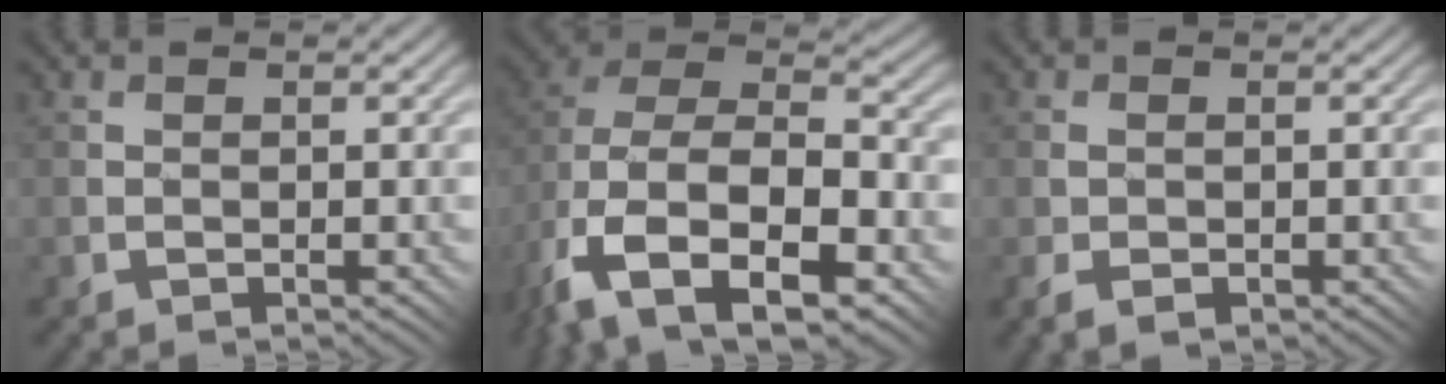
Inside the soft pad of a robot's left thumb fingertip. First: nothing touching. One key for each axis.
{"total": 15.3, "fx": -7.0, "fy": 8.8, "fz": 10.3, "tx": -0.216, "ty": -0.026, "tz": -0.112}
{"total": 1.8, "fx": -0.7, "fy": 1.0, "fz": 1.3, "tx": -0.029, "ty": -0.003, "tz": -0.017}